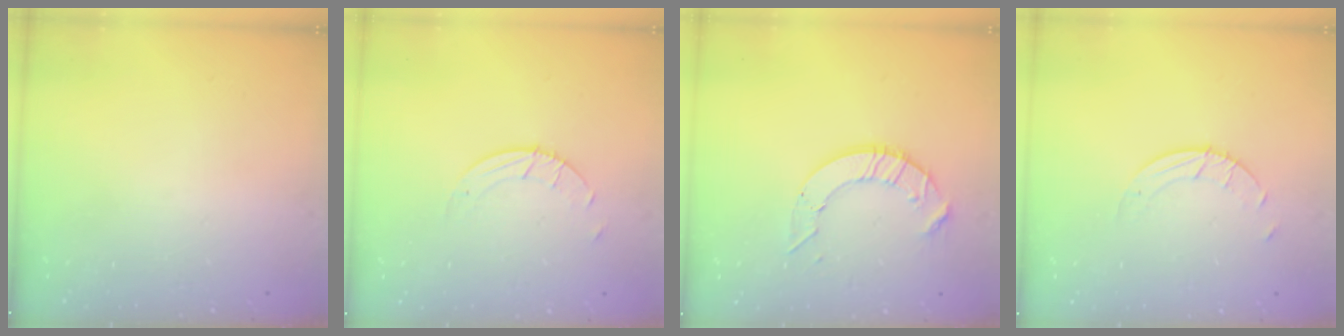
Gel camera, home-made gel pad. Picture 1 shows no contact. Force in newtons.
{"total": 2.7, "press": 2.7, "slide": 0.3}
{"total": 8.4, "press": 8.4, "slide": 0.6}
{"total": 2.6, "press": 2.6, "slide": 0.2}